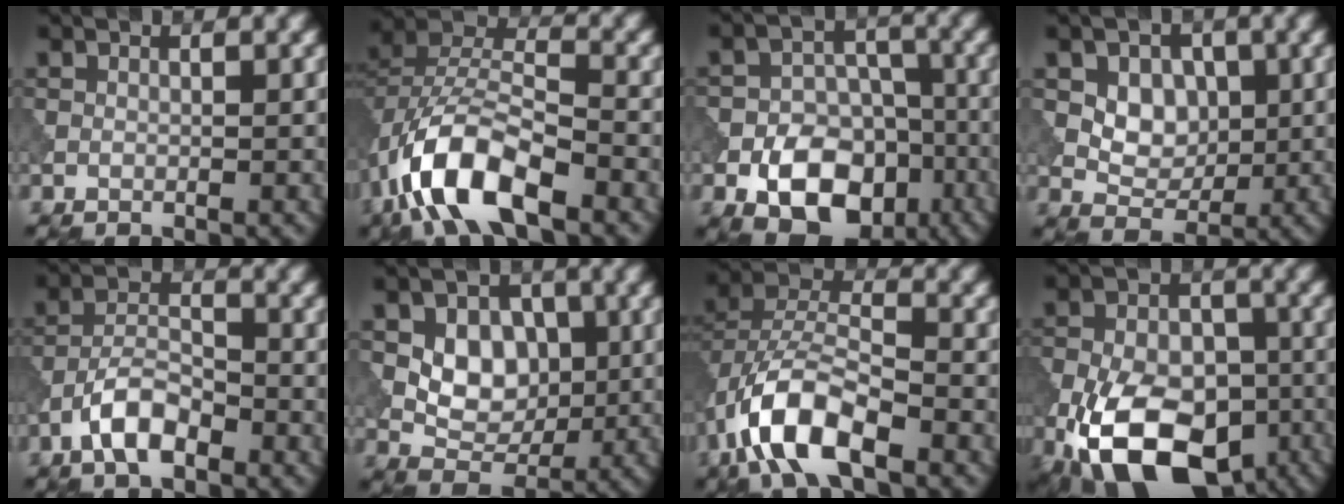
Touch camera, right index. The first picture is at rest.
{"total": 10.0, "force": [-5.4, 4.4, 7.2], "torque": [-0.140, 0.011, -0.108]}
{"total": 10.3, "force": [-4.9, 6.9, 5.9], "torque": [-0.083, -0.008, -0.079]}
{"total": 3.9, "force": [0.5, 3.0, 2.5], "torque": [-0.038, -0.005, 0.004]}
{"total": 4.7, "force": [-2.8, 2.0, 3.2], "torque": [-0.051, 0.009, -0.058]}
{"total": 5.3, "force": [0.4, 4.0, 3.6], "torque": [-0.055, -0.004, 0.006]}
{"total": 9.1, "force": [-4.7, 4.0, 6.7], "torque": [-0.131, 0.011, -0.097]}
{"total": 15.9, "force": [-7.4, 9.2, 10.6], "torque": [-0.204, -0.026, -0.126]}